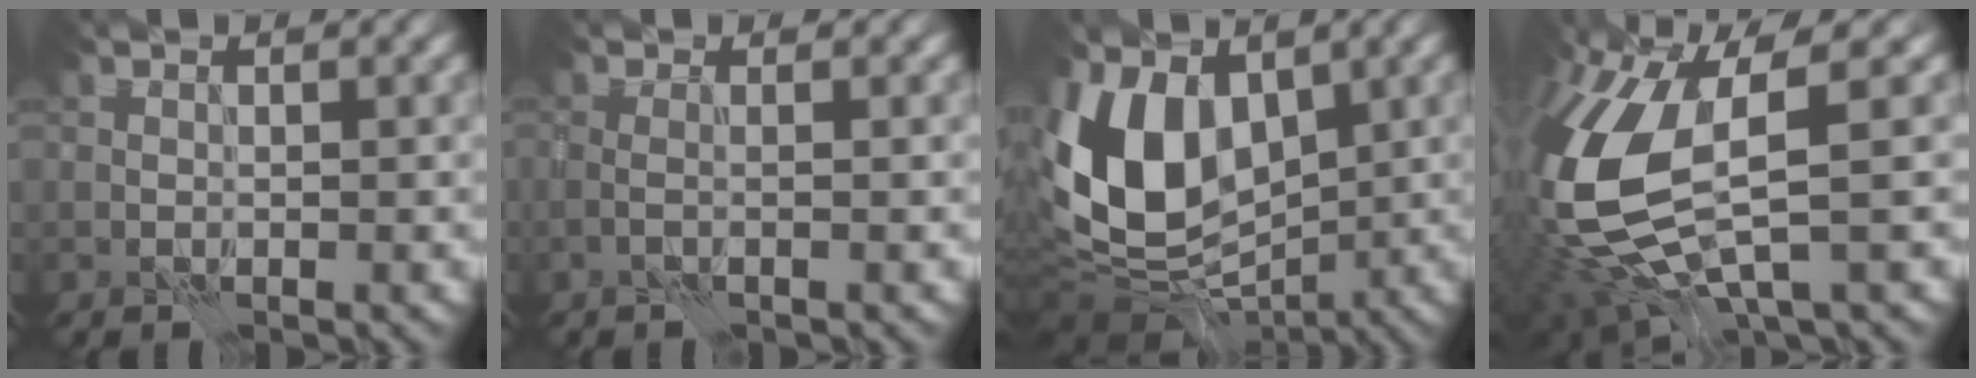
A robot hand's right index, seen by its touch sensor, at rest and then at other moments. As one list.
[{"total": 0.7, "force": [-0.4, -0.2, 0.6], "torque": [-0.011, 0.000, -0.015]}, {"total": 9.7, "force": [-0.4, 6.6, 7.1], "torque": [-0.137, -0.012, -0.023]}, {"total": 11.7, "force": [-0.4, 5.2, 10.4], "torque": [-0.253, -0.026, -0.004]}]